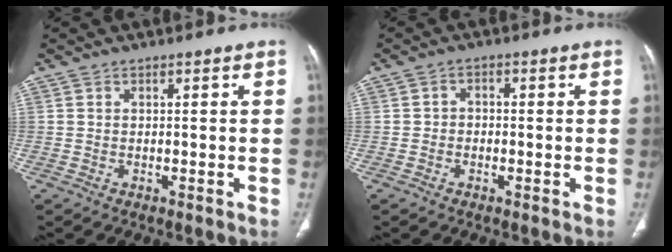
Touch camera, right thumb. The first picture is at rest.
{"total": 1.6, "force": [-0.4, 1.4, 0.7], "torque": [0.002, 0.010, -0.012]}